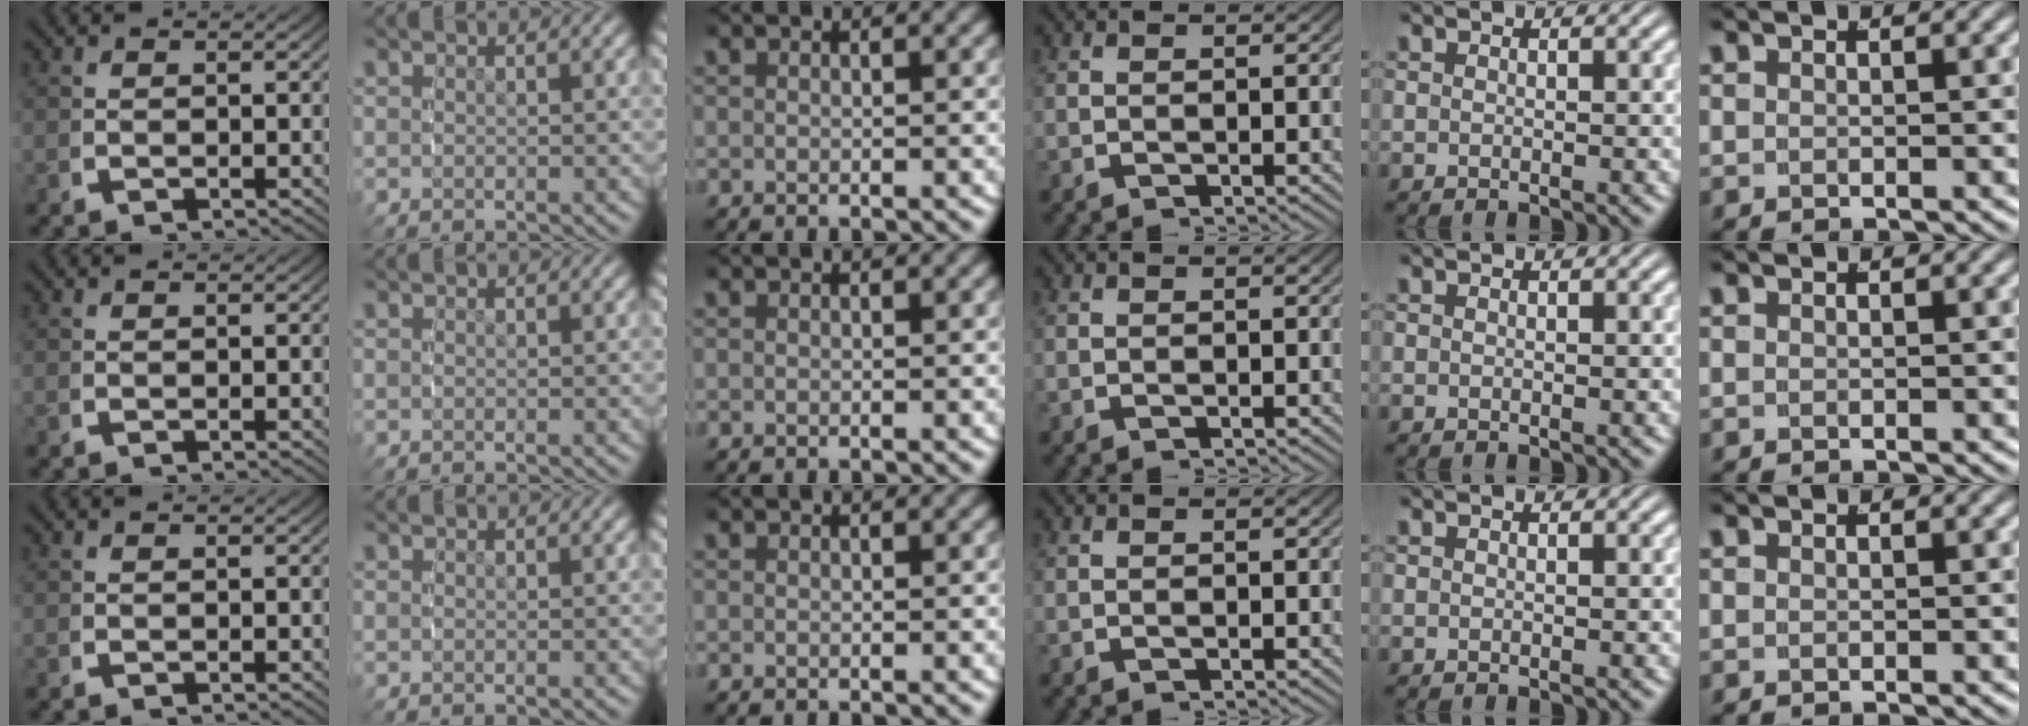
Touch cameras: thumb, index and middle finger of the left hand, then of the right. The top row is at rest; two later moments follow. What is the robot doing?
{"motion": "reach", "object": "string"}